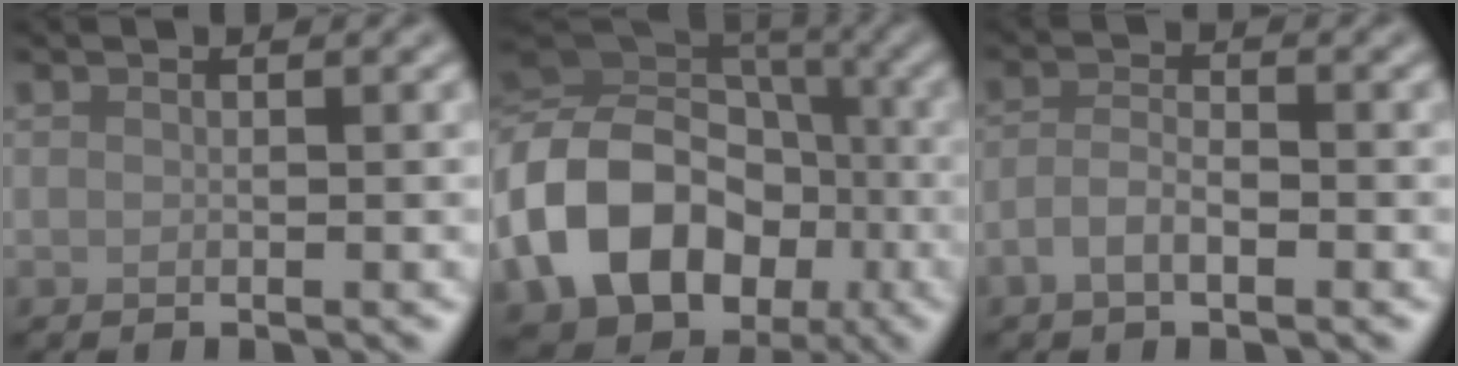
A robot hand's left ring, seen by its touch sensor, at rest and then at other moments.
{"total": 14.9, "force": [-4.0, 12.0, 8.0], "torque": [-0.188, 0.005, -0.084]}
{"total": 2.3, "force": [-1.1, 1.0, 1.8], "torque": [-0.036, 0.003, -0.027]}